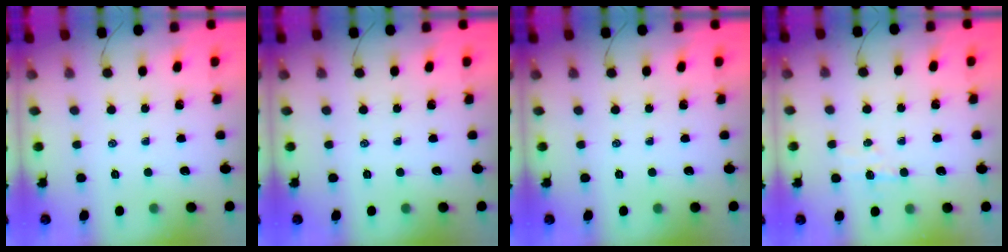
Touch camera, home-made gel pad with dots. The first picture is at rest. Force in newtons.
{"total": 0.0}
{"total": 0.0}
{"total": 4.5, "press": 4.4, "slide": 0.8}